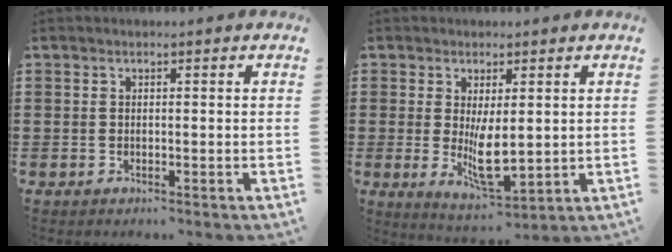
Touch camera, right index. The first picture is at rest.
{"total": 6.2, "force": [0.1, 2.5, 5.7], "torque": [-0.094, -0.006, 0.001]}